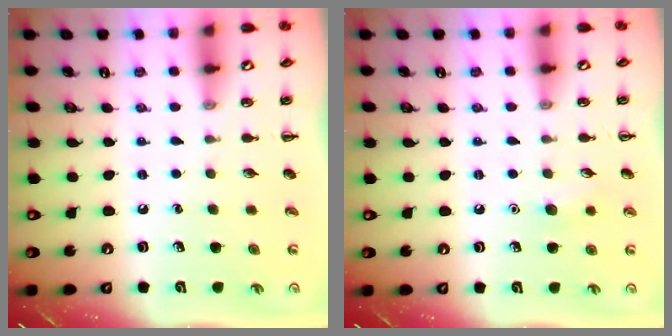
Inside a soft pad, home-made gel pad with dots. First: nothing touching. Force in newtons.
{"total": 4.9, "press": 4.8, "slide": 1.3}